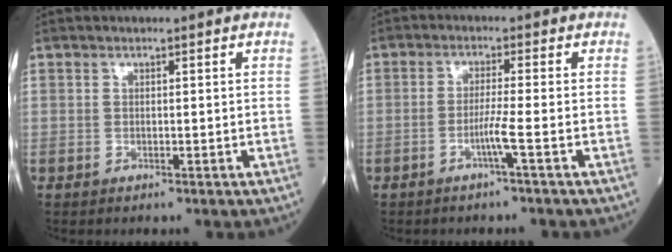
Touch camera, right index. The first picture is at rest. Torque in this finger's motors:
{"motor_torque": [-0.10, -0.12, -0.01, 0.01]}